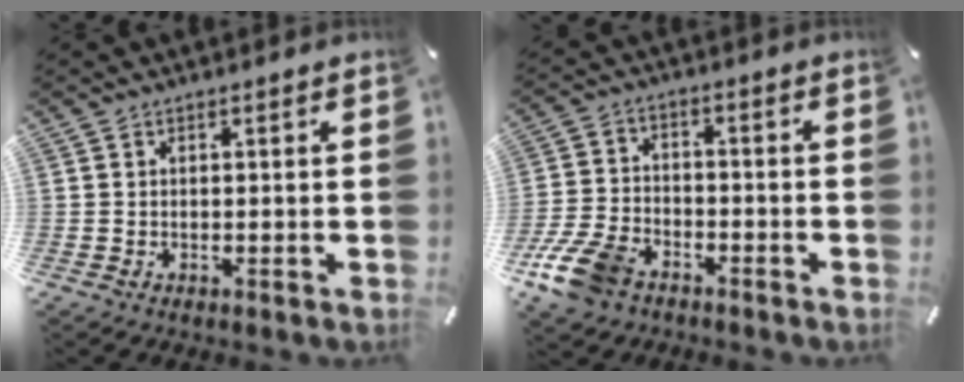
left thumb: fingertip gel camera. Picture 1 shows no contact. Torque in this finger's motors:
{"motor_torque": [-0.63, 1.05, 0.34, 0.31, 0.13]}